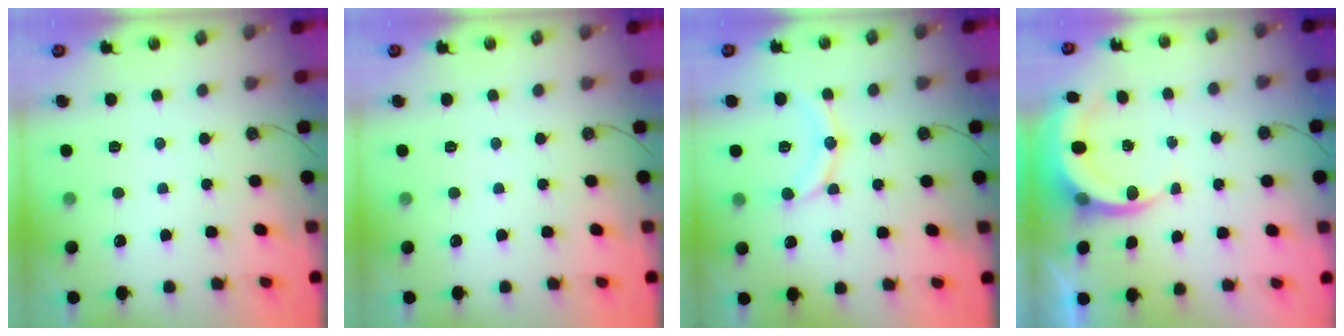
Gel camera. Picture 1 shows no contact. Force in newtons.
{"total": 0.0}
{"total": 11.7, "press": 11.4, "slide": 2.7}
{"total": 4.7, "press": 4.7, "slide": 0.1}